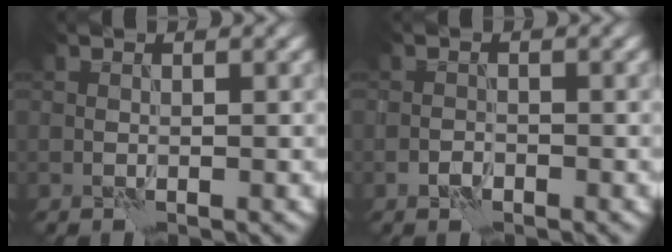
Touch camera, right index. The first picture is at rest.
{"total": 1.2, "force": [-0.8, 0.6, 0.6], "torque": [-0.010, 0.003, -0.018]}